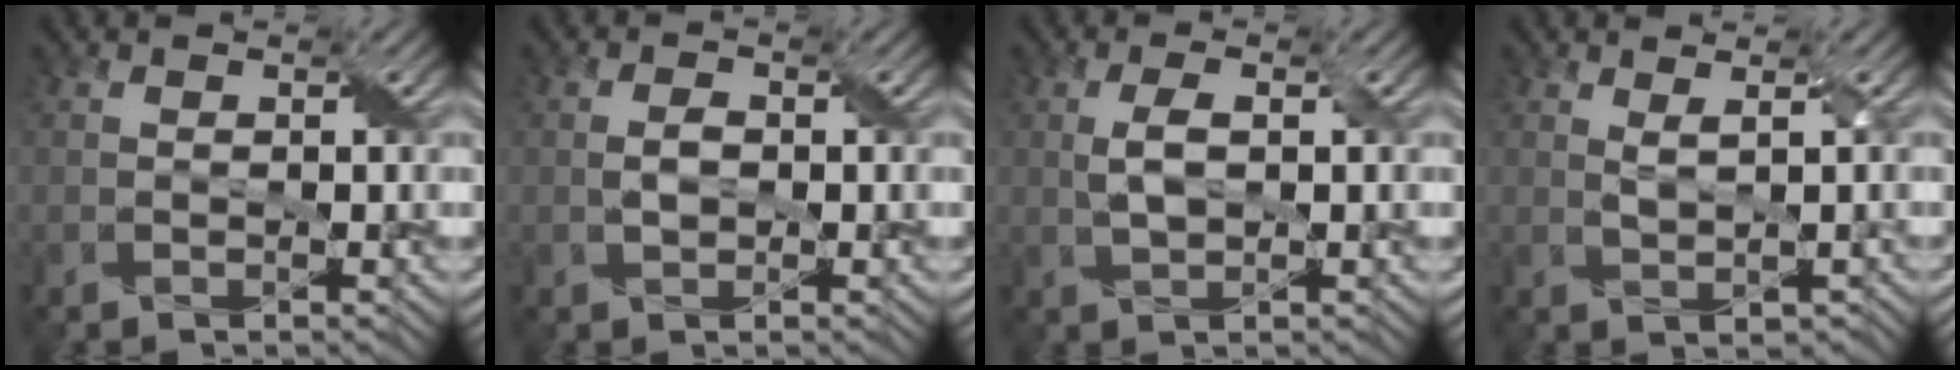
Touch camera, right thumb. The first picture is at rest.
{"total": 1.9, "force": [-0.1, 1.2, 1.4], "torque": [-0.030, 0.002, -0.002]}
{"total": 3.0, "force": [0.3, 1.2, 2.7], "torque": [-0.064, 0.003, 0.007]}
{"total": 1.6, "force": [0.8, 0.3, 1.4], "torque": [-0.035, -0.001, 0.020]}